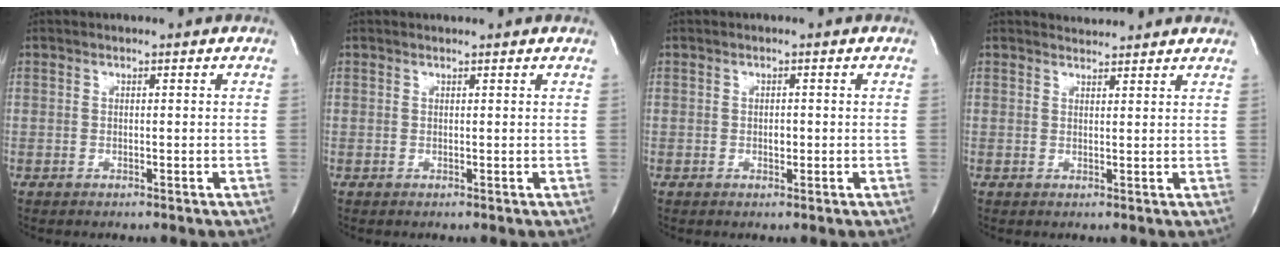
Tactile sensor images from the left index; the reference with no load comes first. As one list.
[{"total": 1.3, "force": [1.2, -0.2, 0.3], "torque": [-0.014, 0.004, 0.017]}, {"total": 1.1, "force": [-0.2, 0.6, 0.9], "torque": [-0.015, 0.001, -0.002]}, {"total": 2.7, "force": [2.7, 0.0, -0.1], "torque": [-0.008, 0.009, 0.036]}]